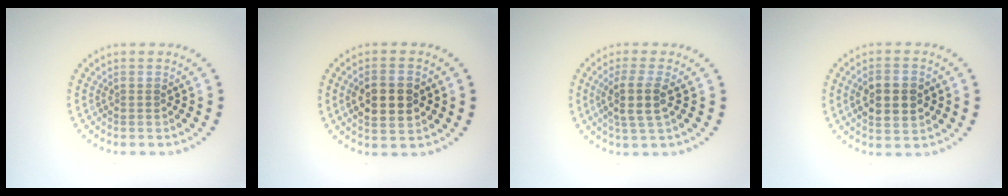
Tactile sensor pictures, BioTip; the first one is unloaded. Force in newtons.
{"total": 4.5, "press": 4.5, "slide": 0.3}
{"total": 3.0, "press": 2.5, "slide": 1.6}
{"total": 5.0, "press": 5.0, "slide": 0.3}